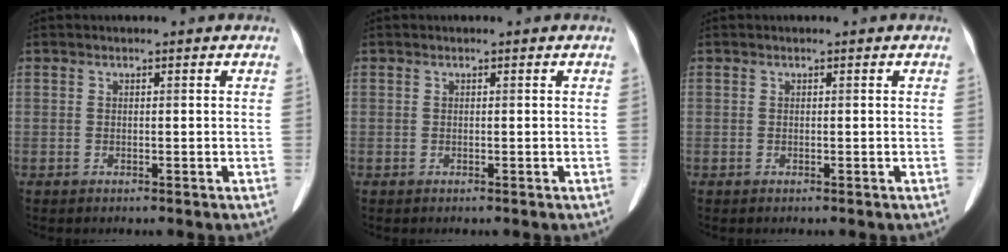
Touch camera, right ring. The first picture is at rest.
{"total": 0.0}
{"total": 0.0}